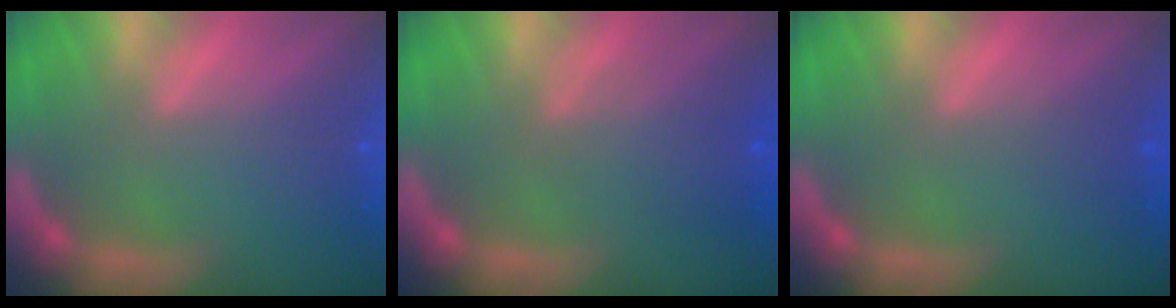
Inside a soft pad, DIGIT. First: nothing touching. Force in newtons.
{"total": 3.5}
{"total": 0.9}